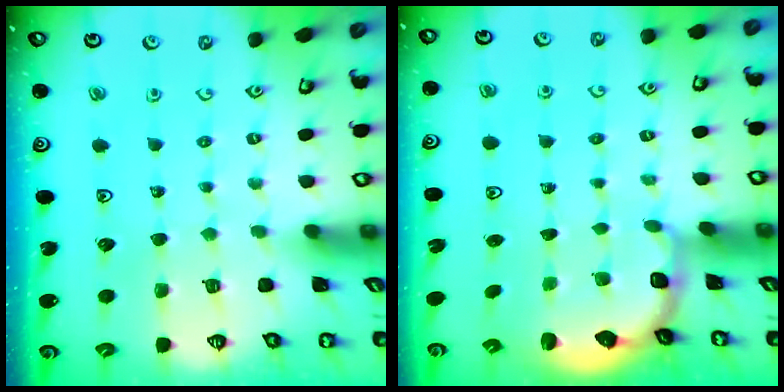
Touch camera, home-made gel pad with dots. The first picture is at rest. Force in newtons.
{"total": 2.7, "press": 1.9, "slide": 1.9}